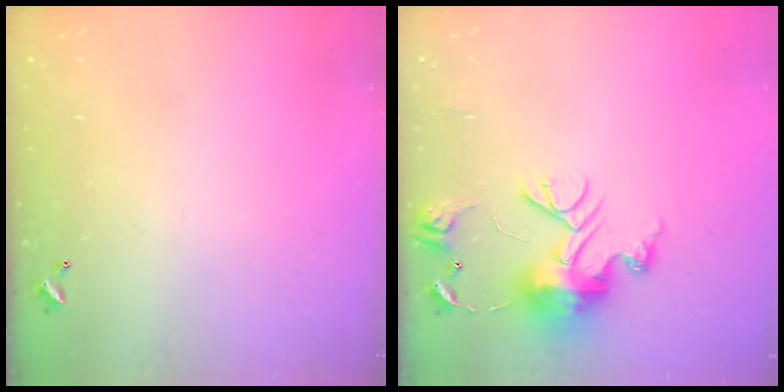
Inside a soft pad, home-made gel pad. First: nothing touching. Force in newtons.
{"total": 12.0, "press": 11.9, "slide": 1.2}